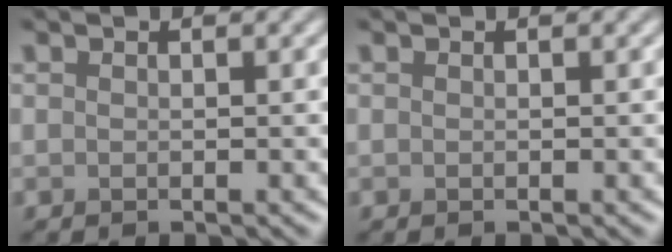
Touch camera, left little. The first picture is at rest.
{"total": 0.0}